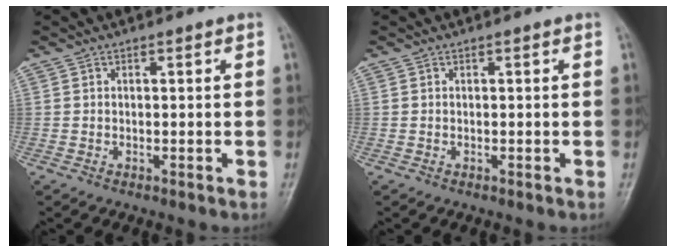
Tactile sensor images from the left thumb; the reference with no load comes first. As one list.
[{"total": 0.0}]